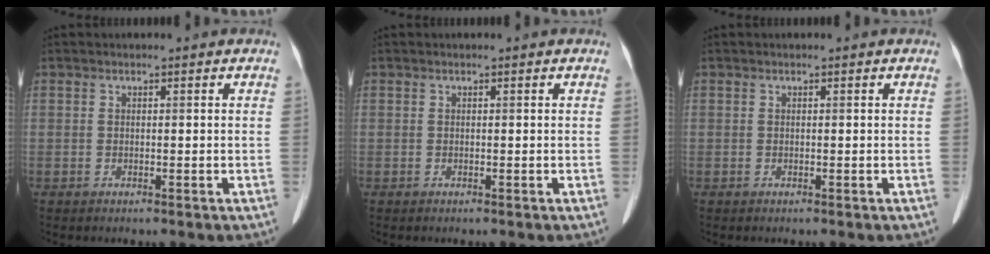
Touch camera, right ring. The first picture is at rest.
{"total": 0.0}
{"total": 0.0}